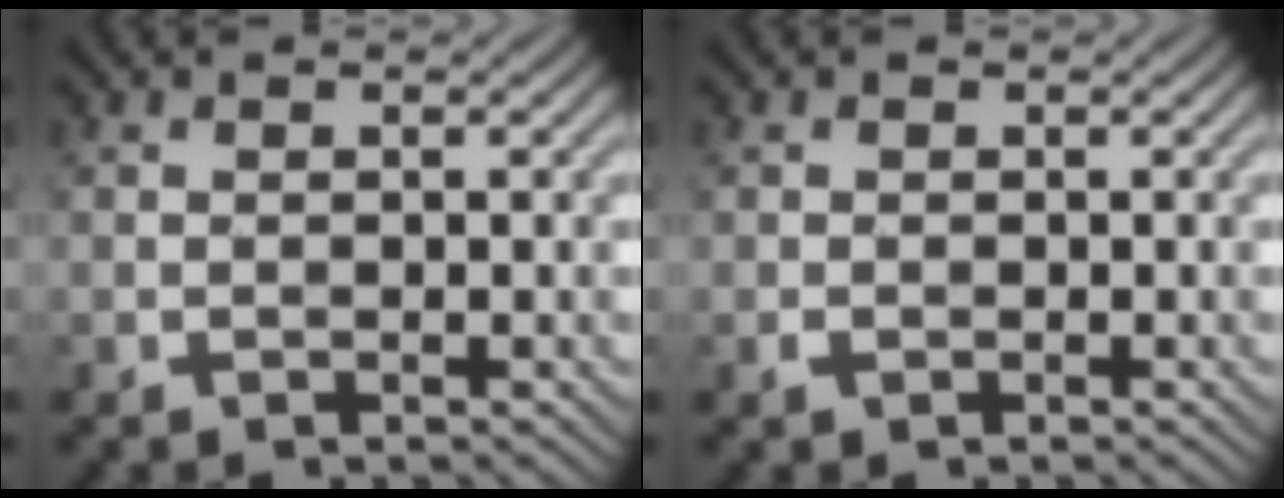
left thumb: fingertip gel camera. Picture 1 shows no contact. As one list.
[{"total": 1.0, "force": [-0.1, 1.0, 0.2], "torque": [-0.005, 0.000, -0.006]}]